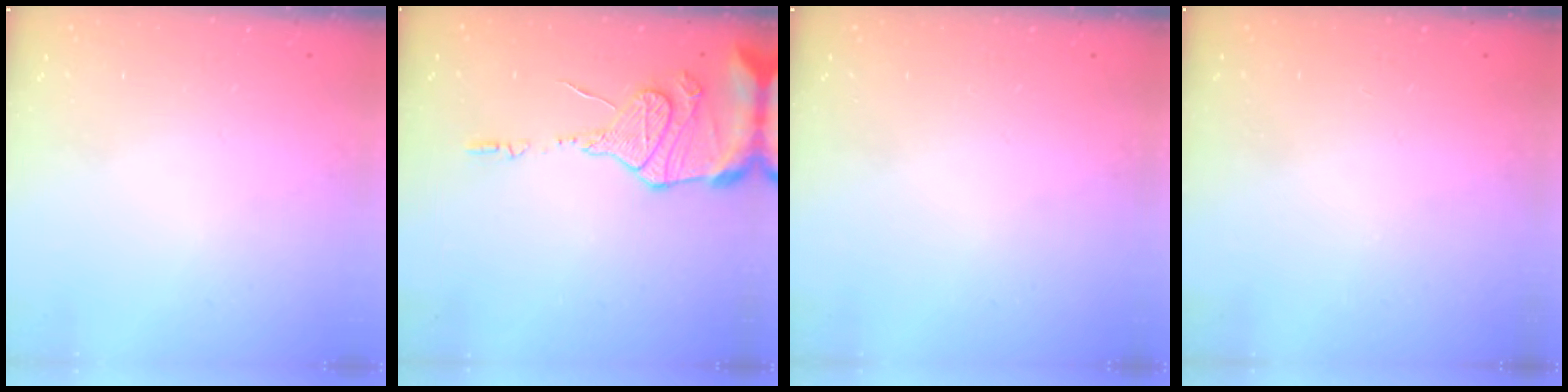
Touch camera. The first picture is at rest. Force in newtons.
{"total": 13.5, "press": 13.4, "slide": 1.7}
{"total": 0.0}
{"total": 0.0}